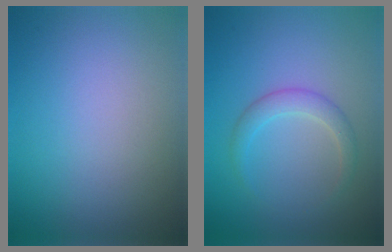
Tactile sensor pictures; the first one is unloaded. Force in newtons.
{"total": 2.0, "press": 2.0, "slide": 0.1}